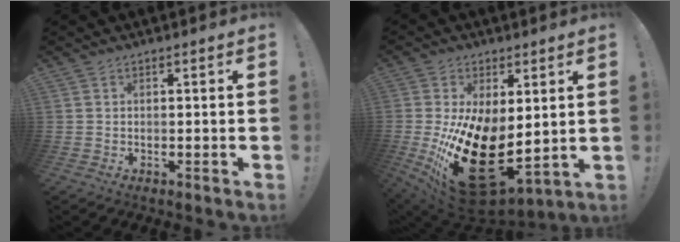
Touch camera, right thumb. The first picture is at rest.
{"total": 24.3, "force": [-3.4, 13.8, 19.7], "torque": [-0.339, -0.008, -0.030]}